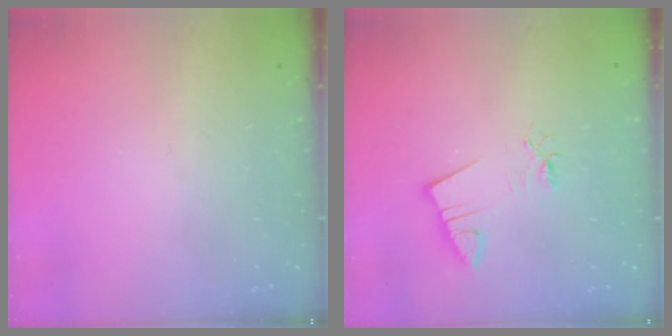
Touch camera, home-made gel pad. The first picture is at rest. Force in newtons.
{"total": 2.8, "press": 2.8, "slide": 0.4}